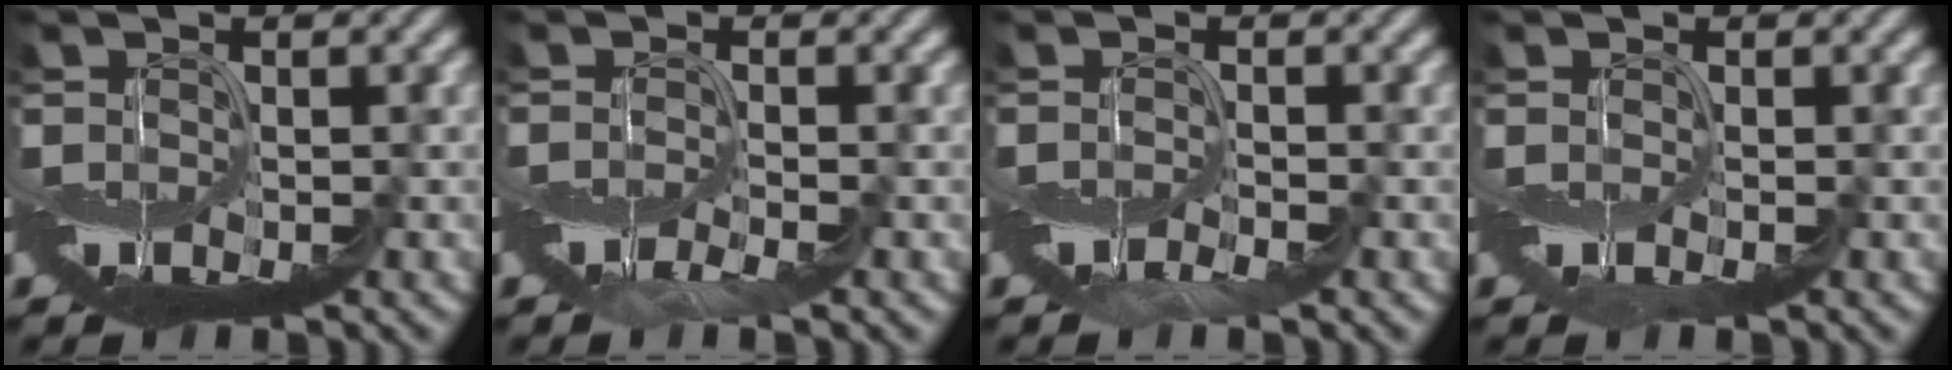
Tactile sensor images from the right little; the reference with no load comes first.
{"total": 1.1, "force": [-0.9, -0.5, -0.2], "torque": [-0.001, -0.002, -0.017]}
{"total": 1.0, "force": [-0.8, -0.4, -0.5], "torque": [0.005, -0.002, -0.016]}
{"total": 0.6, "force": [0.3, -0.3, -0.4], "torque": [0.005, 0.001, 0.005]}